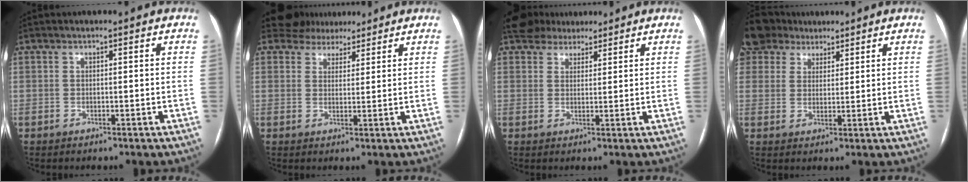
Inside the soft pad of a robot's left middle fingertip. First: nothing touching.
{"total": 6.1, "force": [5.4, 2.9, 0.1], "torque": [0.005, 0.013, 0.078]}
{"total": 5.9, "force": [5.0, 2.8, 1.3], "torque": [-0.019, 0.025, 0.083]}
{"total": 8.0, "force": [6.2, 5.0, 0.7], "torque": [-0.017, 0.027, 0.118]}